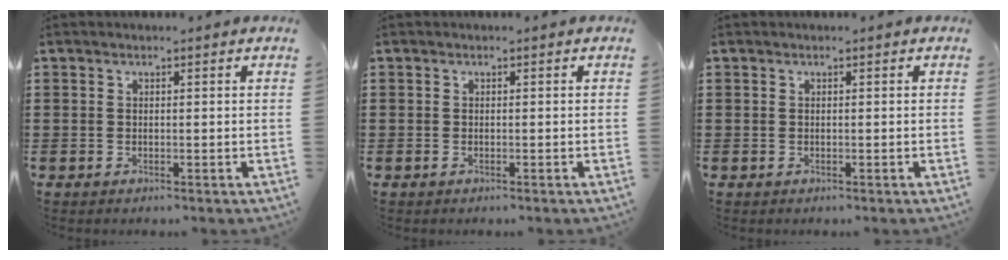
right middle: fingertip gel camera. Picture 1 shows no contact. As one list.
[{"total": 0.0}, {"total": 0.0}]